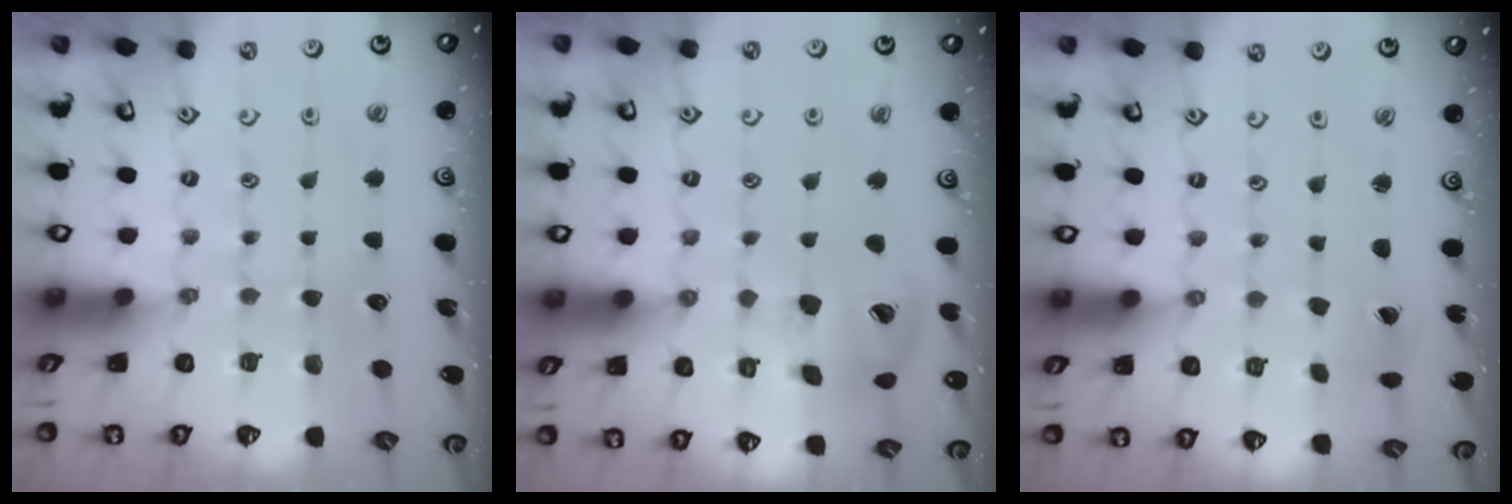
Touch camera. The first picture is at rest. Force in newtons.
{"total": 16.6, "press": 16.4, "slide": 2.8}
{"total": 0.6, "press": 0.6, "slide": 0.0}